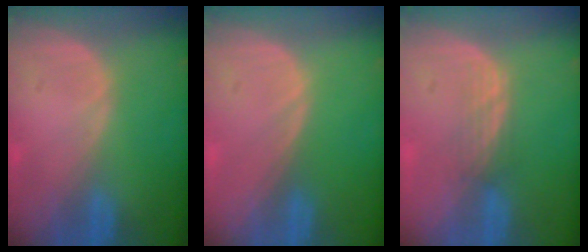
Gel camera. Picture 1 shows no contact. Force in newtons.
{"total": 0.0}
{"total": 2.4, "press": 2.3, "slide": 0.8}